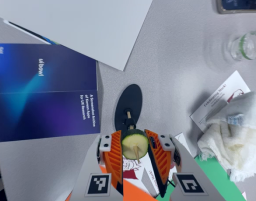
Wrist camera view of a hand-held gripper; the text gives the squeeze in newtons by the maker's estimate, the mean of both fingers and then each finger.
{"total": 12.2, "left": 12.5, "right": 11.9}